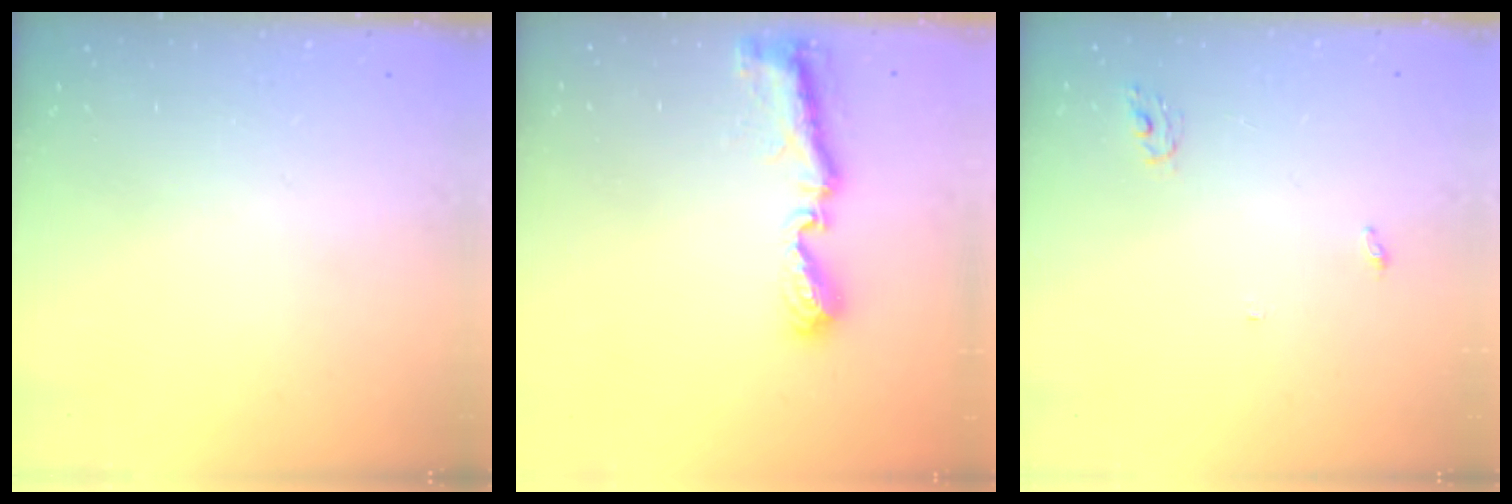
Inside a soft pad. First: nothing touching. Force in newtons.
{"total": 8.8, "press": 8.8, "slide": 0.7}
{"total": 2.8, "press": 2.8, "slide": 0.2}